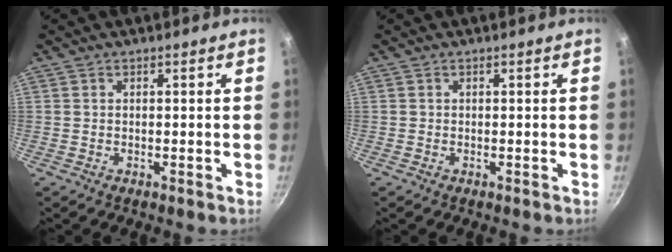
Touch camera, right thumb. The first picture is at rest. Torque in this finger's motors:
{"motor_torque": [0.01, -0.27, 0.16, 0.21, 0.06]}